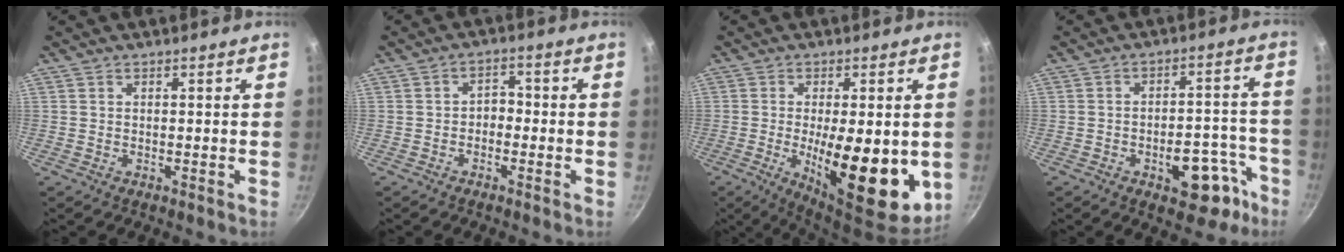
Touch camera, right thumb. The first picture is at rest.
{"total": 2.9, "force": [-1.0, 2.1, 1.7], "torque": [-0.011, 0.017, -0.023]}
{"total": 16.9, "force": [-2.5, 6.0, 15.6], "torque": [-0.215, -0.010, -0.028]}
{"total": 12.3, "force": [-6.2, 6.3, 8.5], "torque": [-0.052, 0.054, -0.074]}